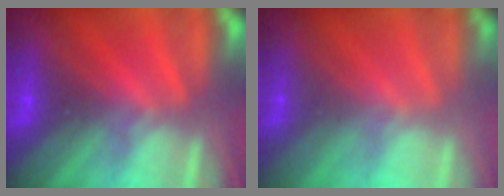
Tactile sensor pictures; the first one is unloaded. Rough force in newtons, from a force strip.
{"total": 2.1}